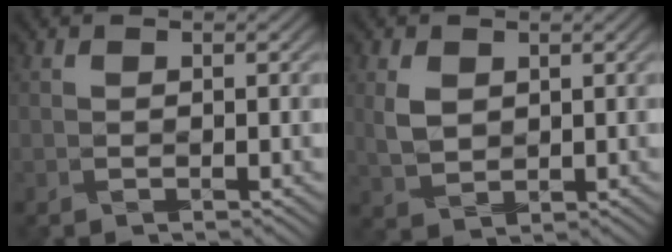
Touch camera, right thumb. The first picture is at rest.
{"total": 3.9, "force": [0.9, 2.8, 2.6], "torque": [-0.065, -0.002, 0.019]}